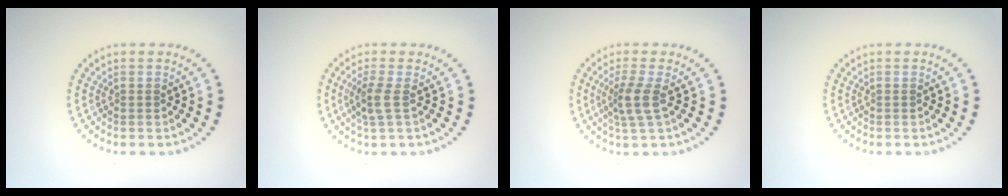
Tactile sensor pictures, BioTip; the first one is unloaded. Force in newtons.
{"total": 2.1, "press": 1.8, "slide": 1.2}
{"total": 2.7, "press": 2.1, "slide": 1.7}
{"total": 0.0}